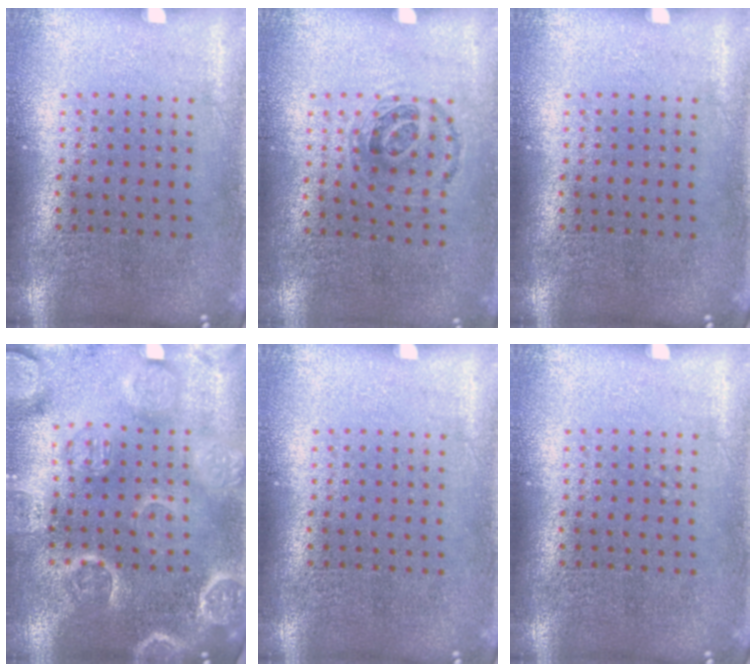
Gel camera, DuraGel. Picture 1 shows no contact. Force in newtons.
{"total": 0.9, "press": 0.7, "slide": 0.5}
{"total": 0.0}
{"total": 3.9, "press": 3.7, "slide": 1.3}
{"total": 0.0}
{"total": 0.0}